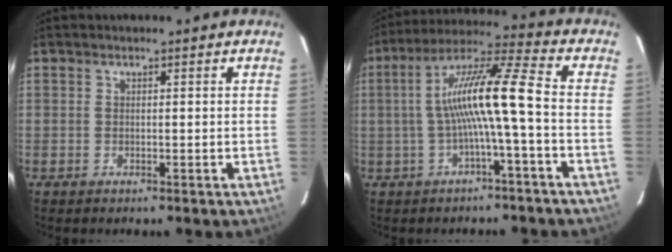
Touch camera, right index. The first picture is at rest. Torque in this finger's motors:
{"motor_torque": [1.53, -0.61, 1.05, 0.21]}